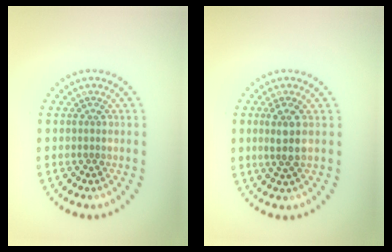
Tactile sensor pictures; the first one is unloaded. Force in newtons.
{"total": 2.2, "press": 1.9, "slide": 1.2}